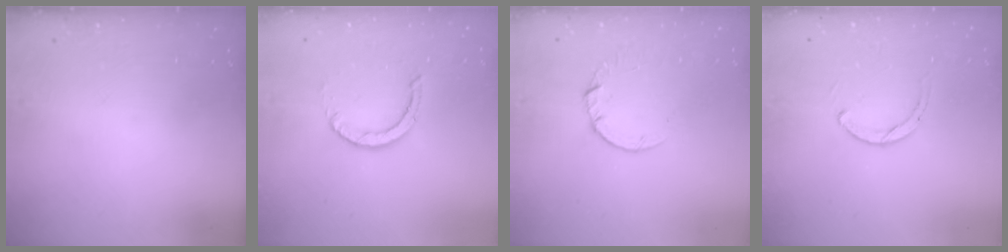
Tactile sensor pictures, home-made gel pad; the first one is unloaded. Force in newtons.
{"total": 3.6, "press": 3.5, "slide": 0.3}
{"total": 3.7, "press": 3.7, "slide": 0.5}
{"total": 1.9, "press": 1.9, "slide": 0.2}